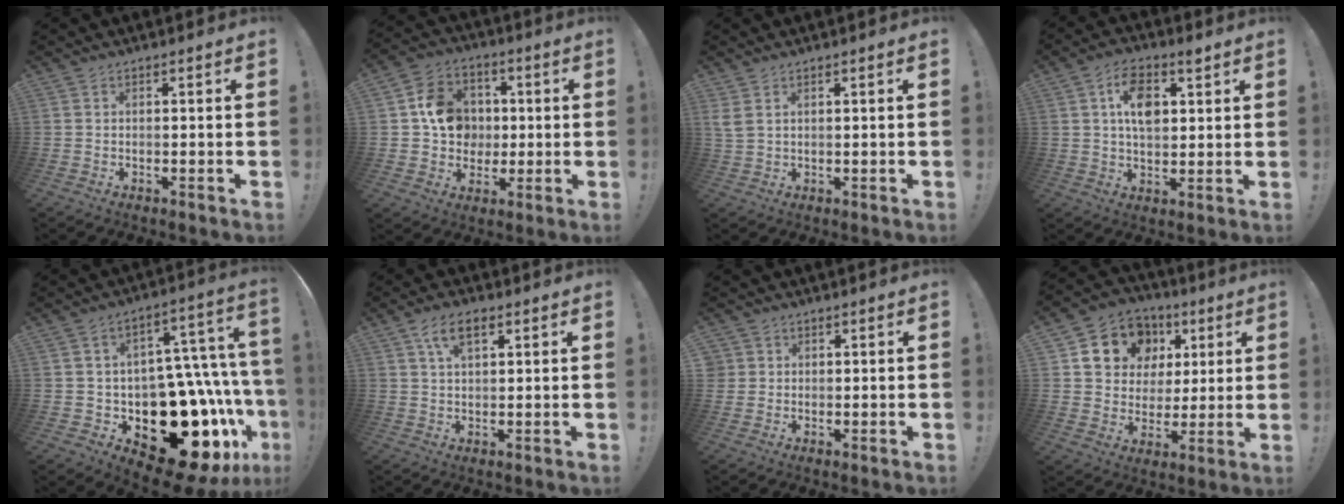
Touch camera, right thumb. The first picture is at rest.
{"total": 13.0, "force": [0.9, 11.7, 5.7], "torque": [-0.070, 0.015, 0.031]}
{"total": 3.0, "force": [1.5, 1.3, 2.2], "torque": [-0.058, -0.001, 0.029]}
{"total": 10.3, "force": [3.7, 6.3, 7.3], "torque": [-0.109, 0.004, 0.066]}
{"total": 28.3, "force": [-11.1, 15.8, 20.6], "torque": [-0.256, 0.047, -0.135]}
{"total": 6.7, "force": [3.2, 3.2, 5.0], "torque": [-0.086, 0.001, 0.058]}
{"total": 2.4, "force": [0.9, 2.2, 0.3], "torque": [-0.008, 0.000, 0.018]}
{"total": 13.7, "force": [5.9, 11.4, 4.7], "torque": [-0.075, -0.025, 0.128]}